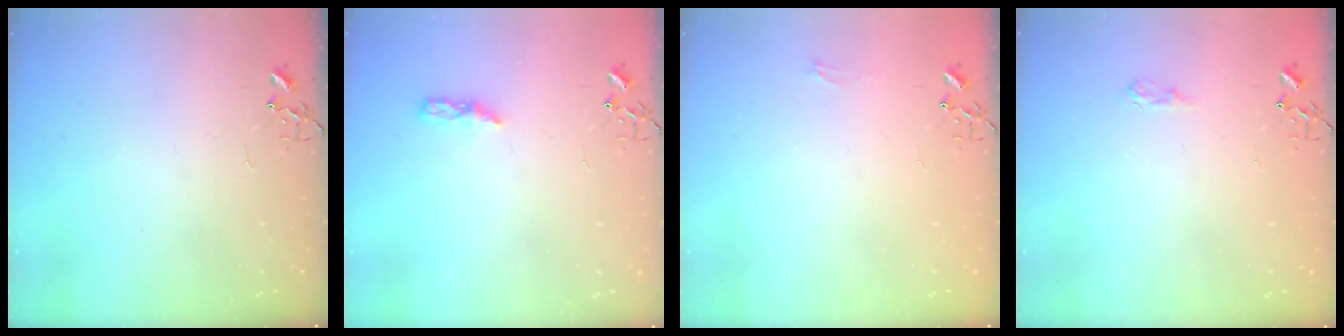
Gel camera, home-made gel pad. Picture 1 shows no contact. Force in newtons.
{"total": 6.0, "press": 6.0, "slide": 0.7}
{"total": 4.4, "press": 4.4, "slide": 0.5}
{"total": 6.9, "press": 6.9, "slide": 0.8}